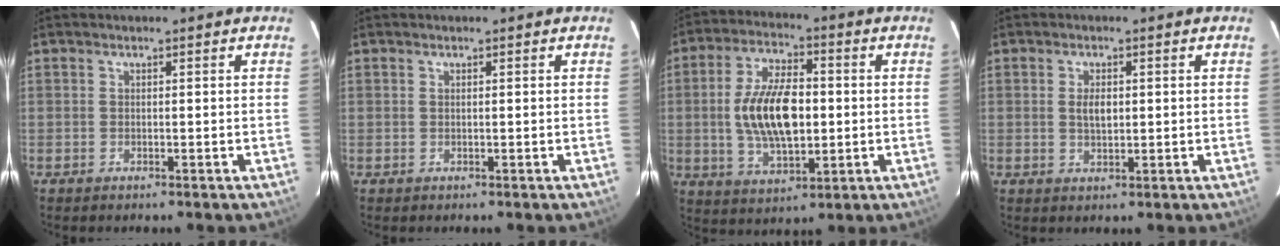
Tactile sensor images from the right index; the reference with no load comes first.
{"total": 0.0}
{"total": 14.1, "force": [-0.3, 6.9, 12.3], "torque": [-0.237, 0.004, -0.001]}
{"total": 2.8, "force": [0.3, 1.4, 2.4], "torque": [-0.042, 0.000, 0.007]}